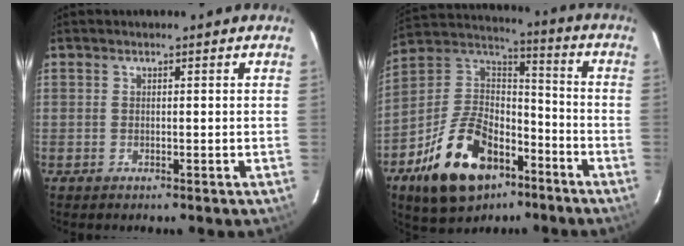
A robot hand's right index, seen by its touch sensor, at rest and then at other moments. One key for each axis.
{"total": 21.2, "fx": -11.5, "fy": 12.1, "fz": 13.1, "tx": -0.275, "ty": 0.019, "tz": -0.186}